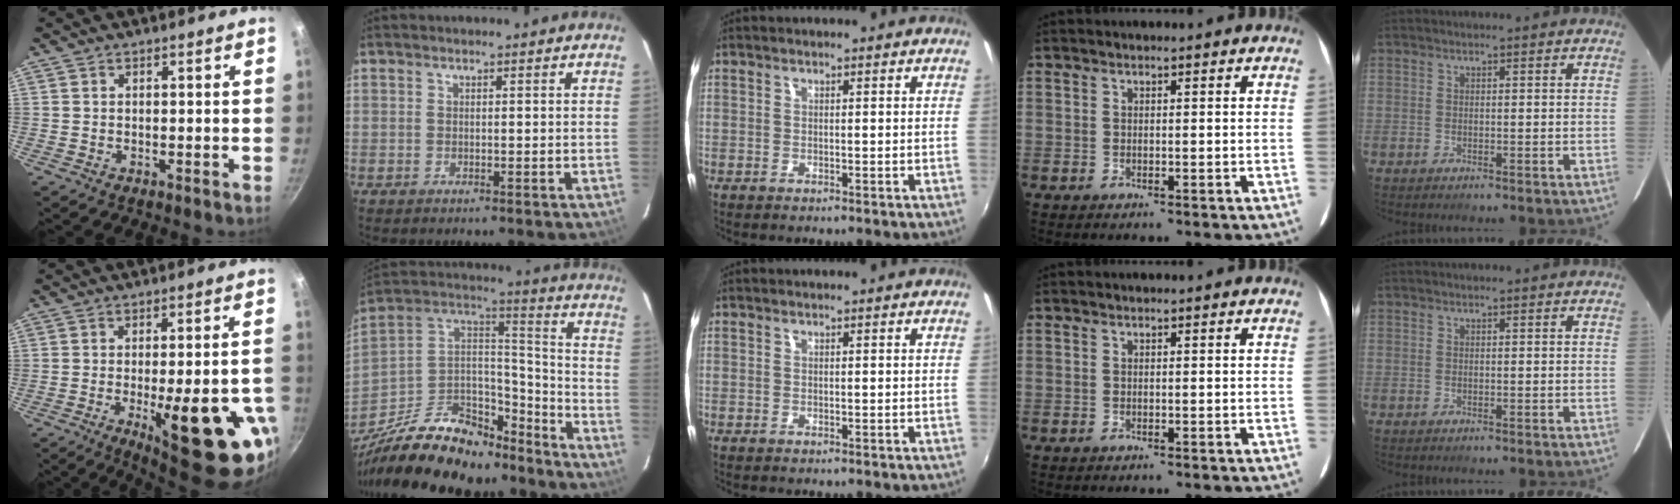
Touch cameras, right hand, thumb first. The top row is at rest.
{"thumb": {"total": 21.0, "force": [-7.3, 6.7, 18.5], "torque": [-0.208, 0.008, -0.083]}, "index": {"total": 29.2, "force": [-21.4, 13.3, 14.8], "torque": [-0.301, 0.027, -0.329]}}